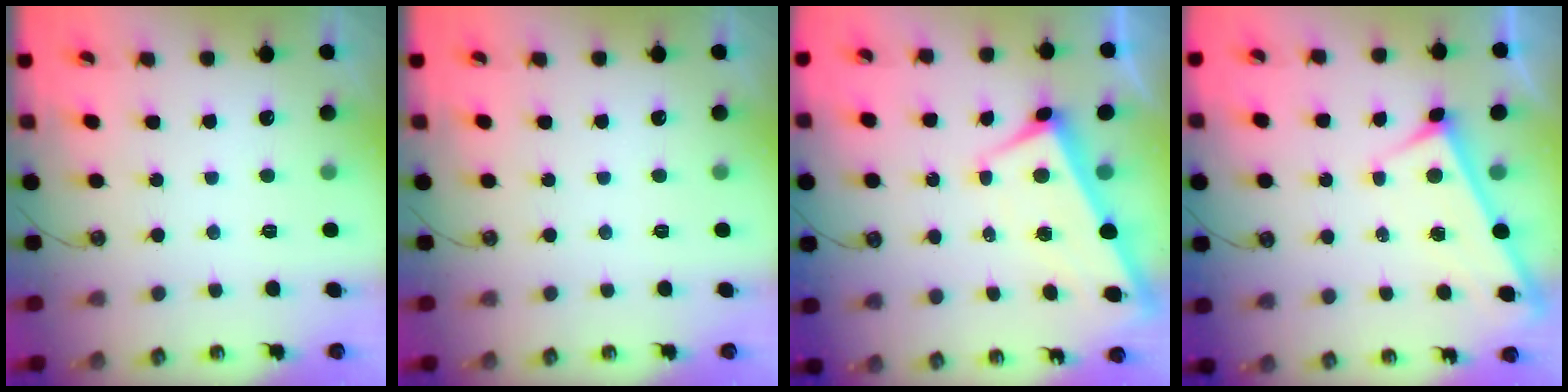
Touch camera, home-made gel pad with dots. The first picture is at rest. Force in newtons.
{"total": 0.0}
{"total": 1.6, "press": 1.2, "slide": 1.0}
{"total": 3.1, "press": 3.1, "slide": 0.2}